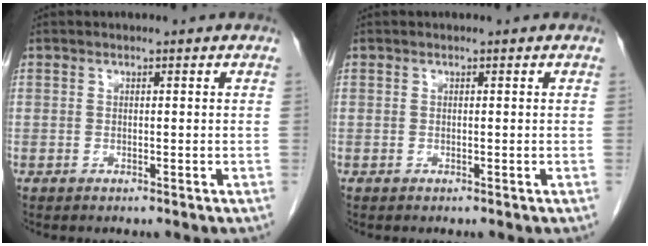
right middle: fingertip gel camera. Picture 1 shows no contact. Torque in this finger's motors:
{"motor_torque": [0.02, -0.01, 0.01, 0.00]}